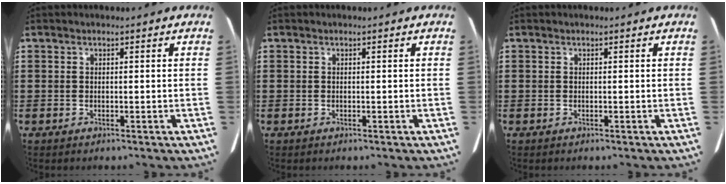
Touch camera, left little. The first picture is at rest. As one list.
[{"total": 0.0}, {"total": 0.0}]